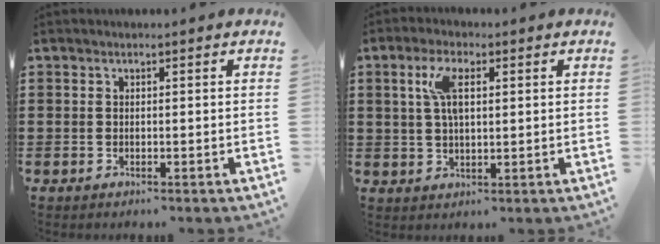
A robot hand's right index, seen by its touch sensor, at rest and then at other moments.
{"total": 5.5, "force": [1.7, 2.1, 4.8], "torque": [-0.102, 0.010, 0.027]}